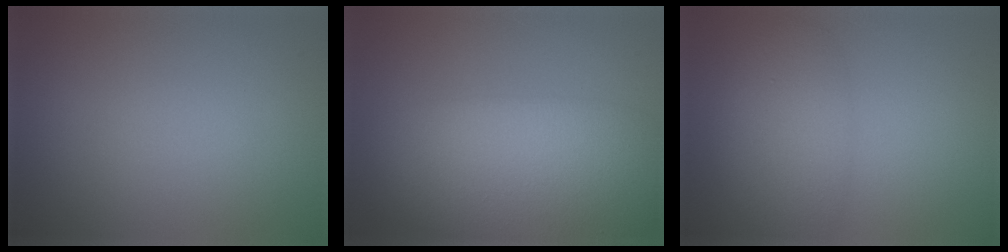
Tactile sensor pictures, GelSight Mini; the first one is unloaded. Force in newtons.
{"total": 11.8, "press": 11.7, "slide": 0.7}
{"total": 5.1, "press": 5.1, "slide": 0.1}